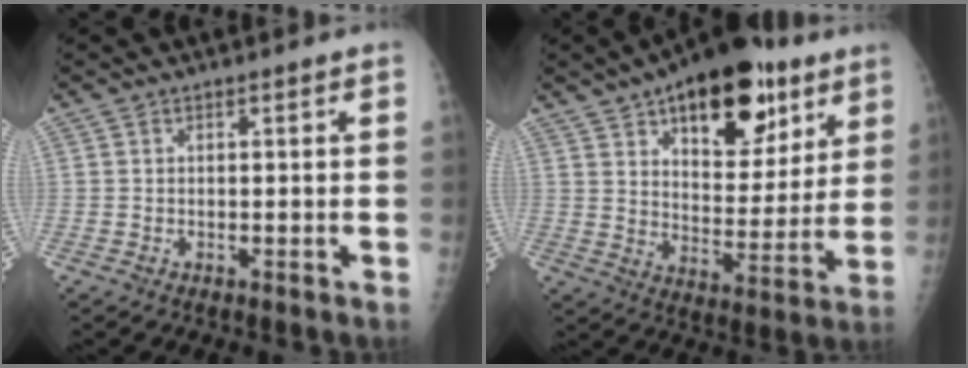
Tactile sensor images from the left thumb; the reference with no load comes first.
{"total": 22.1, "force": [12.1, 11.2, 14.7], "torque": [-0.166, -0.043, 0.185]}